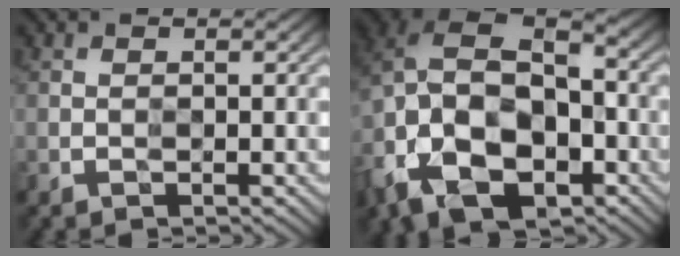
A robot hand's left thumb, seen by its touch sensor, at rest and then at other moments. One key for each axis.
{"total": 17.7, "fx": -6.7, "fy": 11.9, "fz": 11.2, "tx": -0.253, "ty": -0.035, "tz": -0.111}